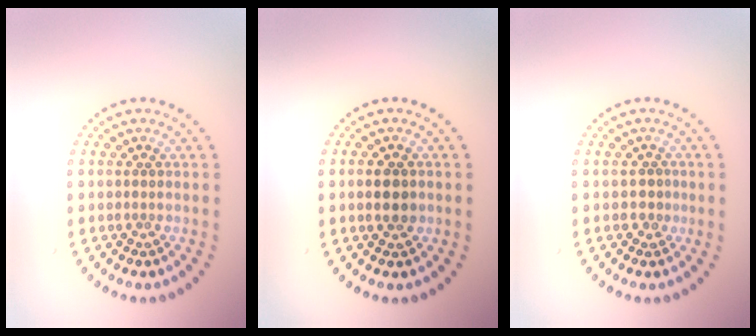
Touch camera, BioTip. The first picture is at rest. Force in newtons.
{"total": 2.3, "press": 2.3, "slide": 0.1}
{"total": 1.0, "press": 0.8, "slide": 0.6}